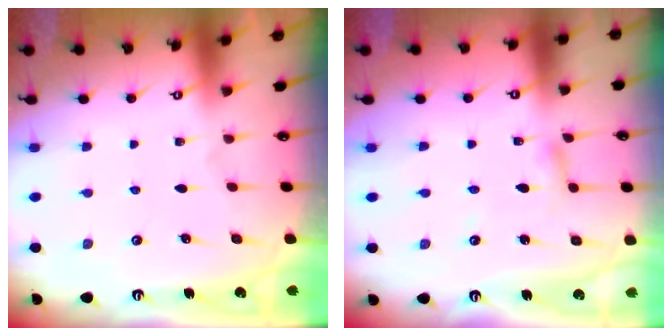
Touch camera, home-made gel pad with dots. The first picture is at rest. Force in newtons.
{"total": 2.5, "press": 2.5, "slide": 0.1}